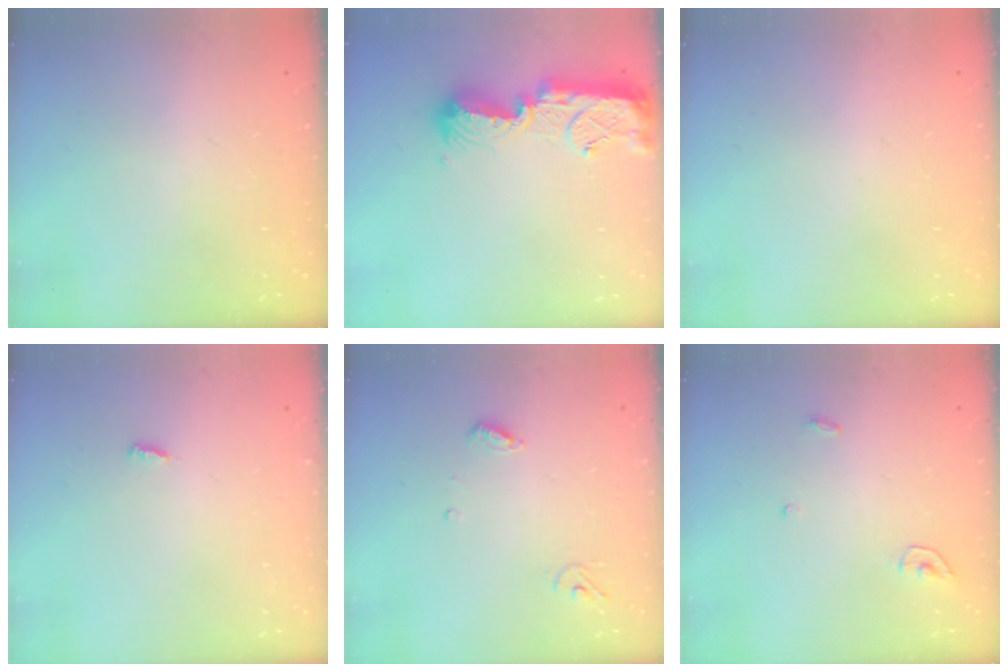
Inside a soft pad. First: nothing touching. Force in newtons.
{"total": 13.1, "press": 13.1, "slide": 0.8}
{"total": 0.9, "press": 0.9, "slide": 0.0}
{"total": 3.0, "press": 3.0, "slide": 0.0}
{"total": 3.6, "press": 3.6, "slide": 0.3}
{"total": 3.5, "press": 3.5, "slide": 0.3}